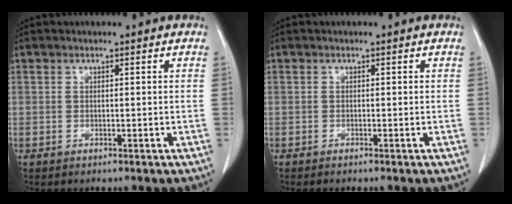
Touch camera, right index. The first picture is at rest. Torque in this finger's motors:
{"motor_torque": [-0.06, 0.07, 0.04, 0.01]}